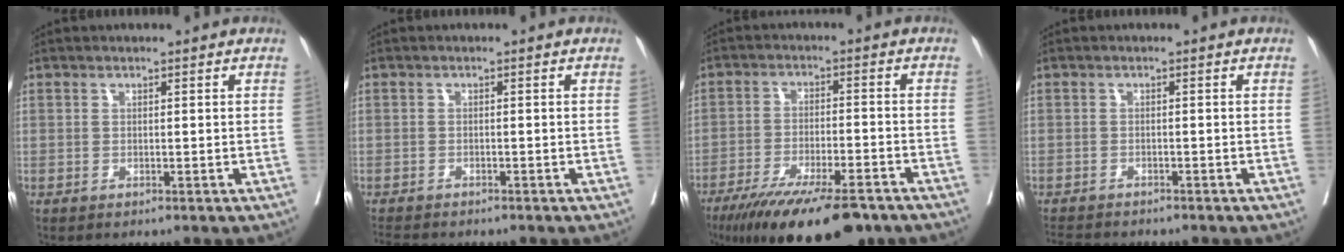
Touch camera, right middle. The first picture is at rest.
{"total": 4.7, "force": [-4.3, 0.9, 1.8], "torque": [-0.033, -0.012, -0.067]}
{"total": 16.7, "force": [-12.8, 3.3, 10.3], "torque": [-0.152, -0.026, -0.202]}
{"total": 5.7, "force": [-5.3, 1.0, 1.9], "torque": [-0.033, -0.012, -0.082]}